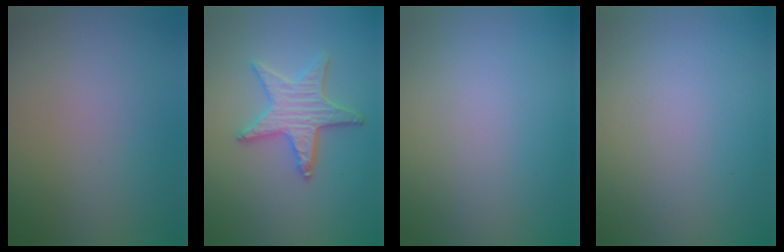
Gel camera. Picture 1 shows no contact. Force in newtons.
{"total": 3.8, "press": 3.6, "slide": 1.3}
{"total": 0.0}
{"total": 0.0}